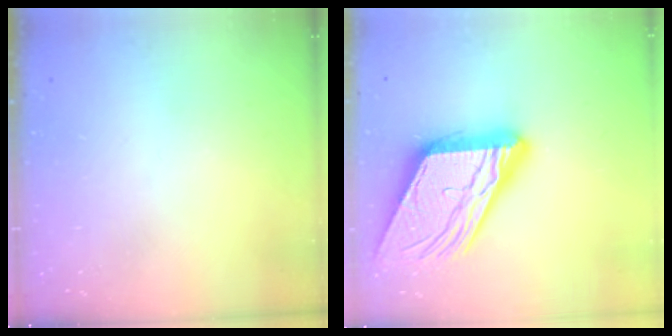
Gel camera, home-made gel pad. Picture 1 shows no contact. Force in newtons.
{"total": 20.7, "press": 20.6, "slide": 2.1}